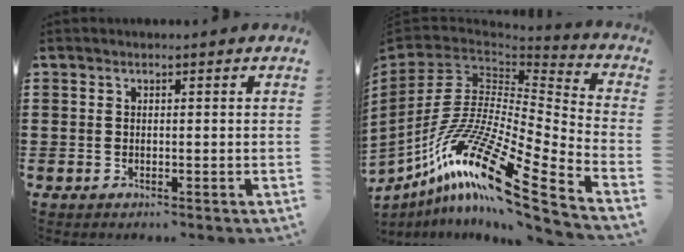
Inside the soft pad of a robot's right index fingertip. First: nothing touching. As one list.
[{"total": 18.4, "force": [-10.8, 3.9, 14.3], "torque": [-0.317, 0.005, -0.216]}]